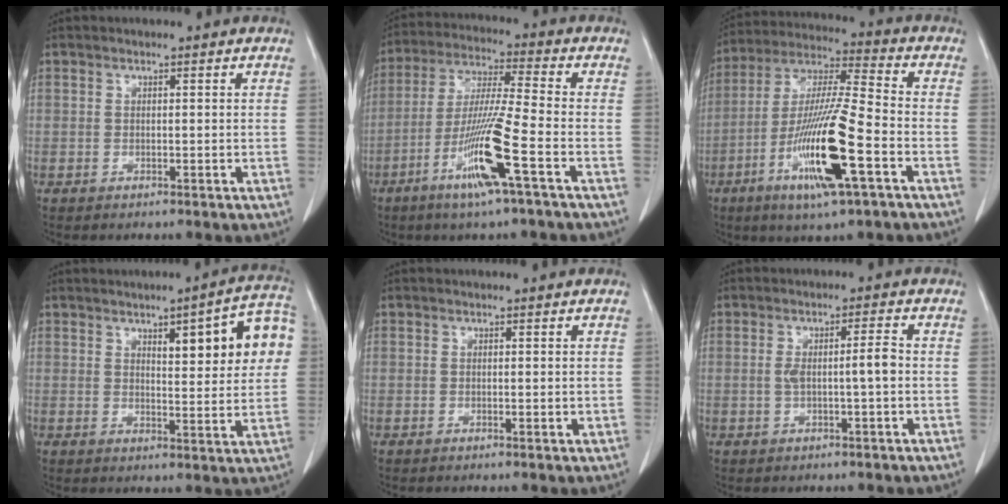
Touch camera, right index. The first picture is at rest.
{"total": 12.6, "force": [-5.6, -0.9, 11.3], "torque": [-0.224, -0.018, -0.109]}
{"total": 16.8, "force": [-6.3, 0.8, 15.6], "torque": [-0.309, -0.019, -0.116]}
{"total": 11.7, "force": [3.8, 2.6, 10.8], "torque": [-0.131, 0.019, 0.046]}
{"total": 1.1, "force": [-0.1, 0.3, 1.1], "torque": [-0.014, -0.003, 0.001]}
{"total": 4.0, "force": [-0.3, 0.2, 4.0], "torque": [-0.074, 0.010, -0.001]}